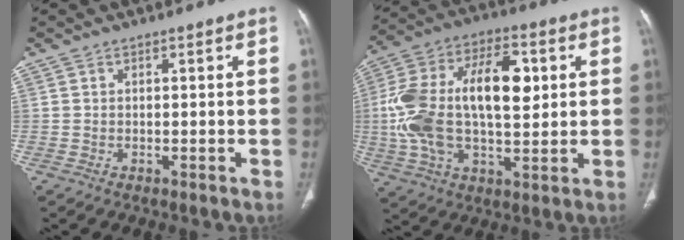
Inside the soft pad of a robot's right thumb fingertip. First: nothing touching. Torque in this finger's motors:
{"motor_torque": [1.57, 1.63, 1.84, 0.29, 0.48]}